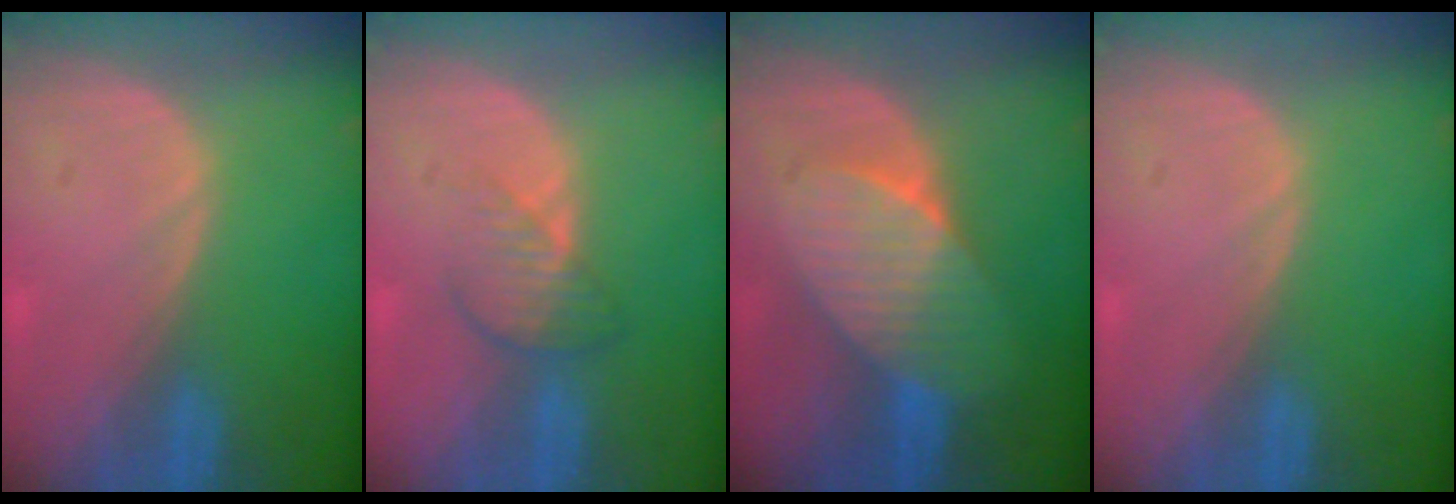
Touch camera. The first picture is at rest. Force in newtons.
{"total": 3.8, "press": 3.5, "slide": 1.5}
{"total": 7.2, "press": 7.0, "slide": 1.8}
{"total": 0.0}